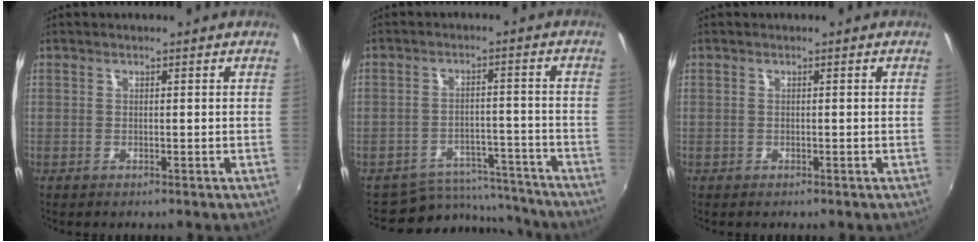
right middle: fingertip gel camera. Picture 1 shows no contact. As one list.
[{"total": 11.3, "force": [-10.6, 3.7, 0.9], "torque": [-0.026, 0.028, -0.142]}, {"total": 0.5, "force": [-0.3, 0.4, 0.0], "torque": [-0.001, -0.003, -0.005]}]